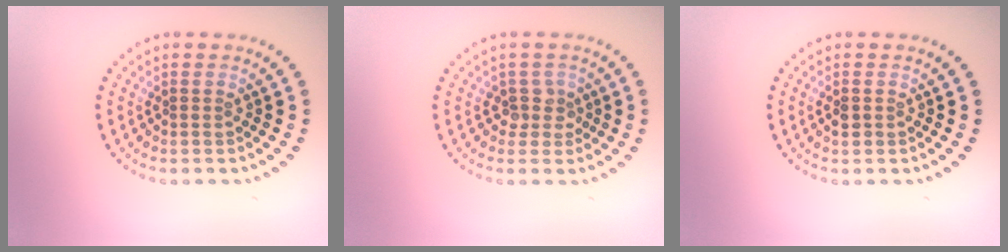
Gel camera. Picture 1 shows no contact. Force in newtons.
{"total": 1.8, "press": 1.3, "slide": 1.3}
{"total": 1.2, "press": 1.1, "slide": 0.4}